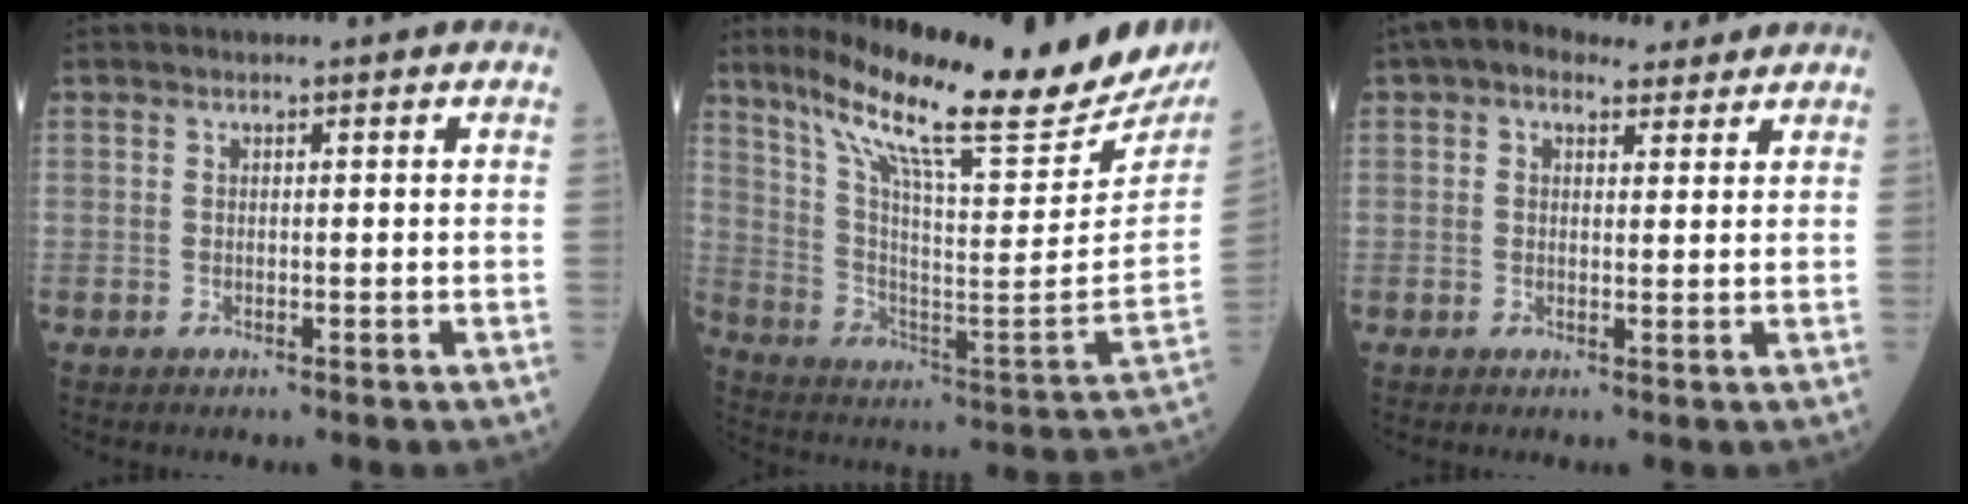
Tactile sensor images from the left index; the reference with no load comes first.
{"total": 26.9, "force": [22.3, 2.2, 14.8], "torque": [-0.254, -0.069, 0.323]}
{"total": 6.1, "force": [4.4, 3.2, 2.8], "torque": [-0.046, 0.038, 0.074]}